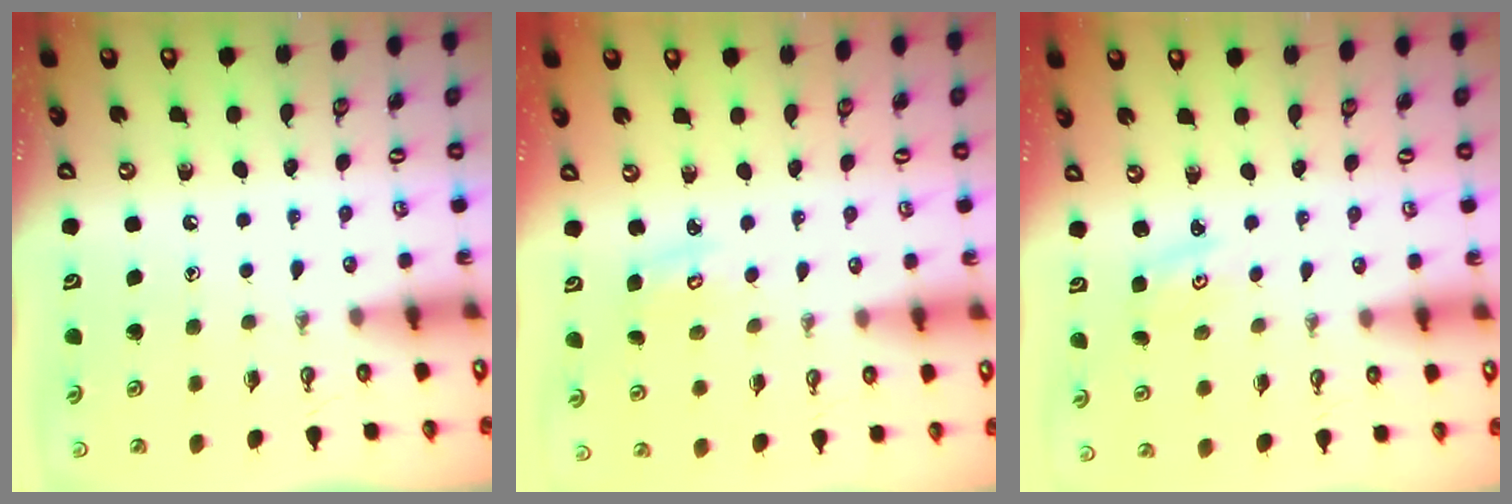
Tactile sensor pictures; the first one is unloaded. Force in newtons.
{"total": 3.5, "press": 3.5, "slide": 0.3}
{"total": 1.0, "press": 0.9, "slide": 0.2}